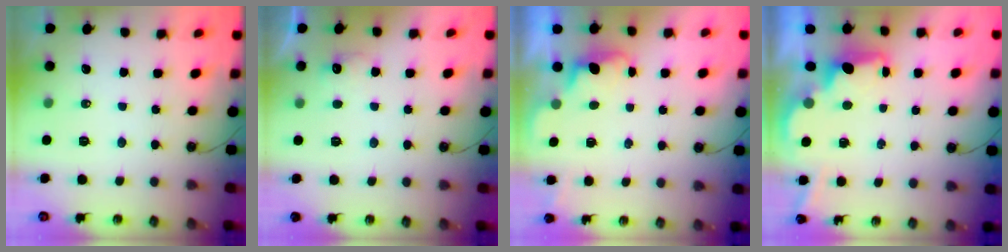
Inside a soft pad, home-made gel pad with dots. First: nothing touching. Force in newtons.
{"total": 6.9, "press": 6.7, "slide": 1.3}
{"total": 0.9, "press": 0.6, "slide": 0.7}
{"total": 1.9, "press": 1.7, "slide": 0.8}